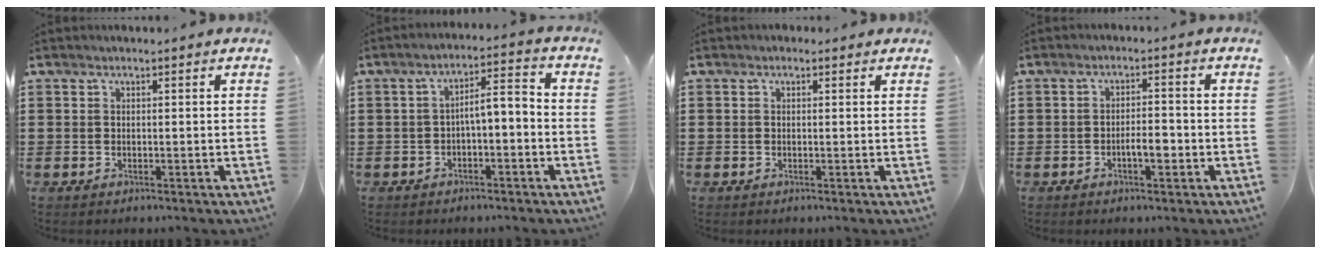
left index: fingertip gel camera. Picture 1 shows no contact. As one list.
[{"total": 3.8, "force": [-1.8, 1.0, 3.2], "torque": [-0.065, 0.011, -0.040]}, {"total": 1.2, "force": [0.3, 1.1, 0.2], "torque": [-0.008, 0.007, 0.006]}, {"total": 3.5, "force": [-1.3, 1.2, 3.0], "torque": [-0.055, 0.008, -0.025]}]